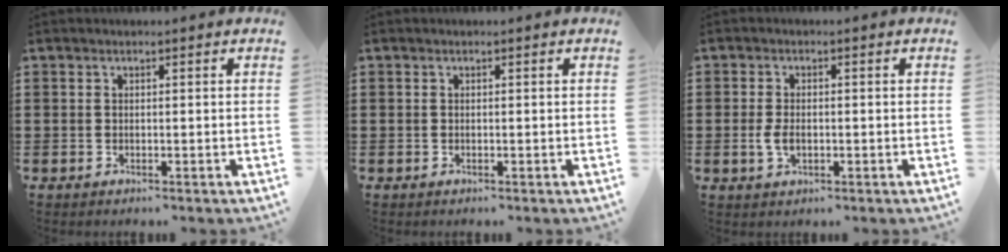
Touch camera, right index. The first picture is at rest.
{"total": 0.0}
{"total": 2.9, "force": [-0.4, 1.6, 2.4], "torque": [-0.061, -0.004, -0.012]}